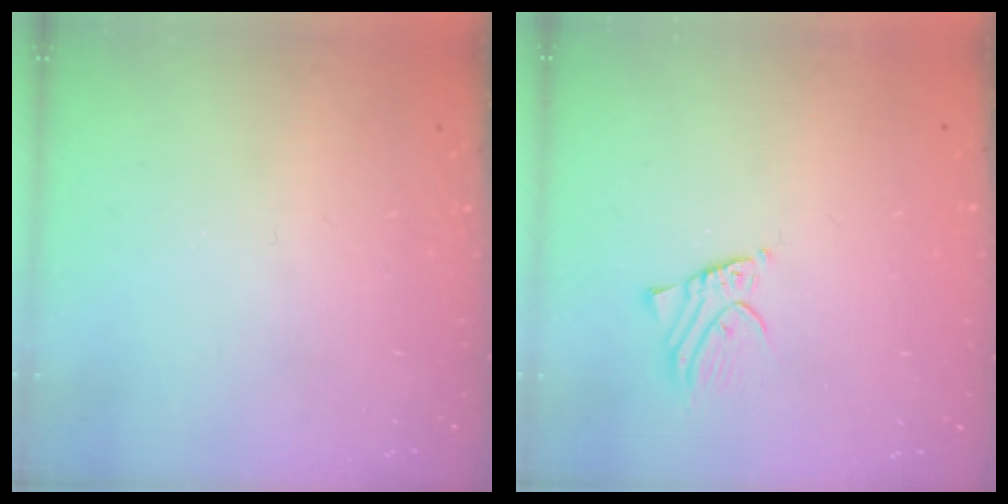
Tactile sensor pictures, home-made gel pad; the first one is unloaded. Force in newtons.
{"total": 2.3, "press": 2.3, "slide": 0.1}